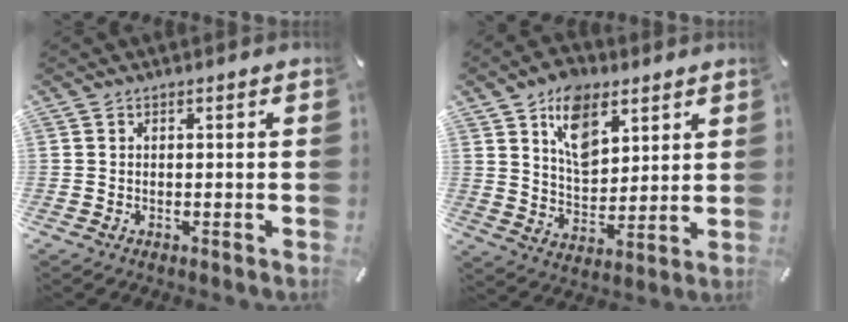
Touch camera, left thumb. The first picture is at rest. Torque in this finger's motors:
{"motor_torque": [0.83, 1.13, 1.33, -1.04, 0.11]}